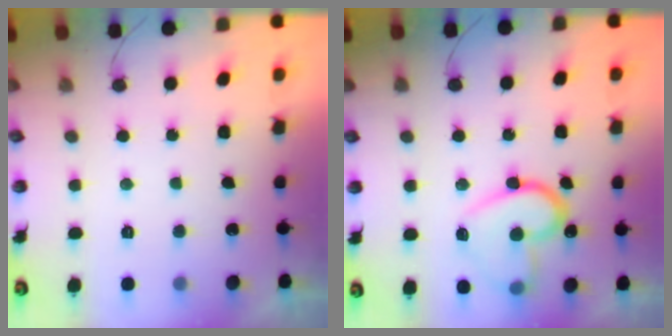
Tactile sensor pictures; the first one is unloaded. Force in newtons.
{"total": 15.4, "press": 15.3, "slide": 1.6}